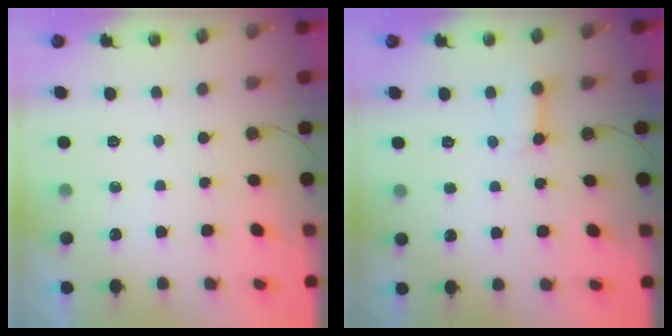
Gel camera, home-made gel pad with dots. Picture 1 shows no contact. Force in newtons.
{"total": 5.7, "press": 5.7, "slide": 0.7}